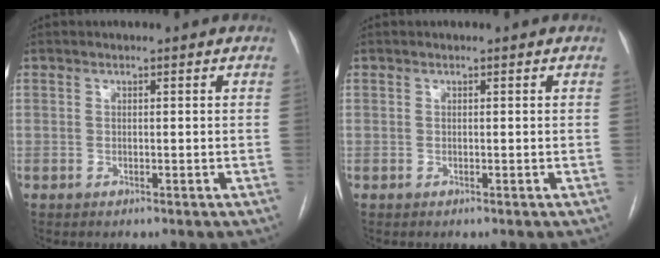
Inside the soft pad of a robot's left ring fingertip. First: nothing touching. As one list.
[{"total": 0.0}]